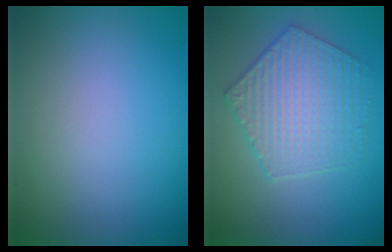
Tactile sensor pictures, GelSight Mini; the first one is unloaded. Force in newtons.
{"total": 5.0, "press": 4.3, "slide": 2.6}